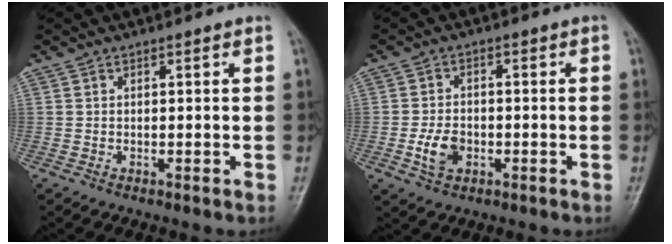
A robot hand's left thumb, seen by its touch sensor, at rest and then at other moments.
{"total": 5.3, "force": [-1.6, 3.7, 3.4], "torque": [-0.056, 0.008, -0.031]}